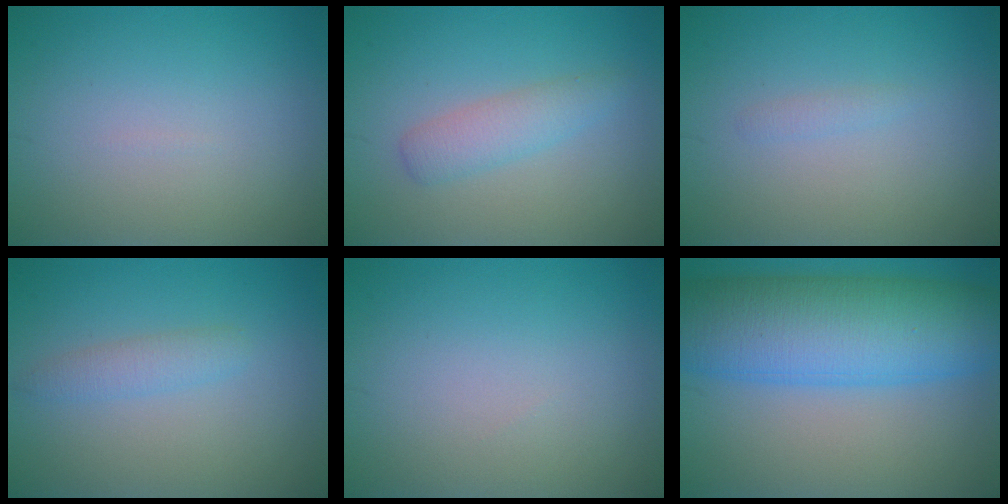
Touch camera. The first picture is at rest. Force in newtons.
{"total": 2.4, "press": 2.4, "slide": 0.0}
{"total": 0.6, "press": 0.6, "slide": 0.1}
{"total": 1.7, "press": 1.7, "slide": 0.1}
{"total": 0.0}
{"total": 12.4, "press": 12.4, "slide": 0.2}